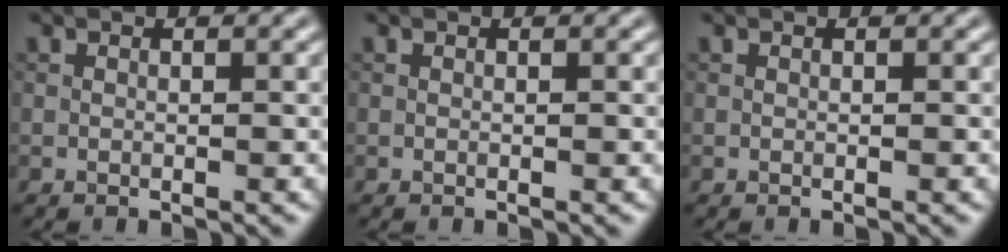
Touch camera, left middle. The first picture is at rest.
{"total": 0.0}
{"total": 0.0}